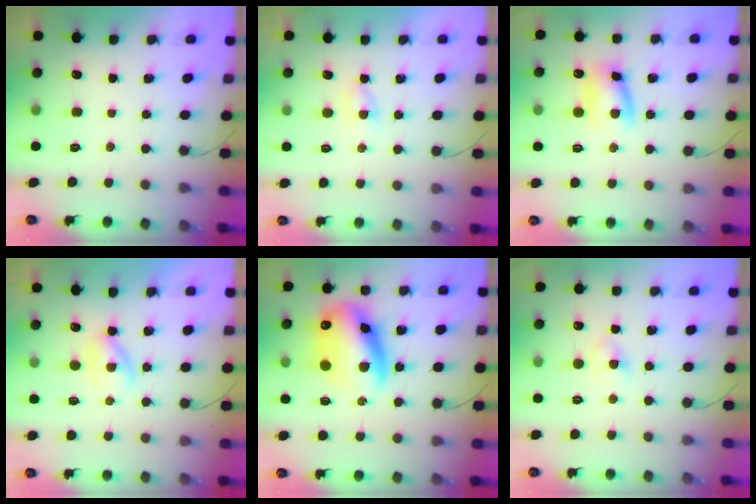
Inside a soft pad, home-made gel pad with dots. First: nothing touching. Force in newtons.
{"total": 1.6, "press": 1.5, "slide": 0.6}
{"total": 9.4, "press": 9.4, "slide": 1.3}
{"total": 2.4, "press": 2.2, "slide": 1.0}
{"total": 17.2, "press": 16.7, "slide": 3.9}
{"total": 2.9, "press": 2.7, "slide": 1.2}